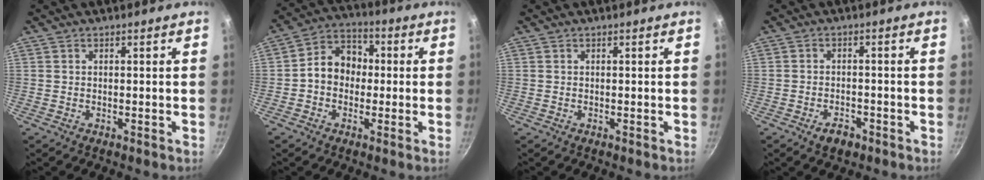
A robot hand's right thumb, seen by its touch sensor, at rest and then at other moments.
{"total": 9.1, "force": [-0.4, 7.4, 5.3], "torque": [-0.046, 0.029, -0.025]}
{"total": 0.0}
{"total": 3.8, "force": [-2.4, 2.2, 2.0], "torque": [-0.027, 0.017, -0.034]}